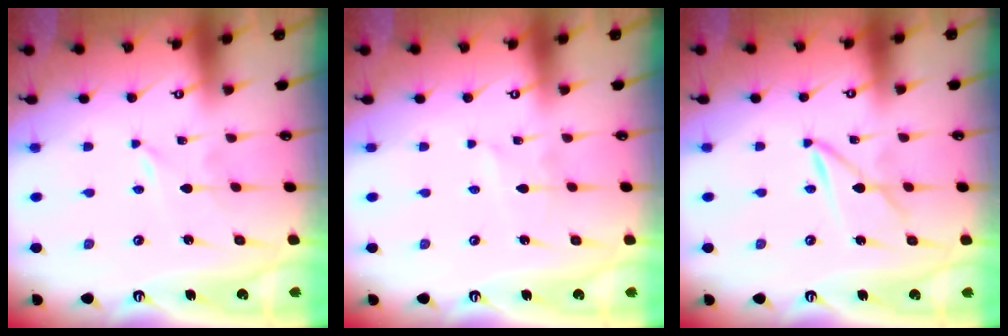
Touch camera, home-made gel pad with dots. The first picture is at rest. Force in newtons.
{"total": 1.4, "press": 1.4, "slide": 0.1}
{"total": 2.9, "press": 2.9, "slide": 0.3}